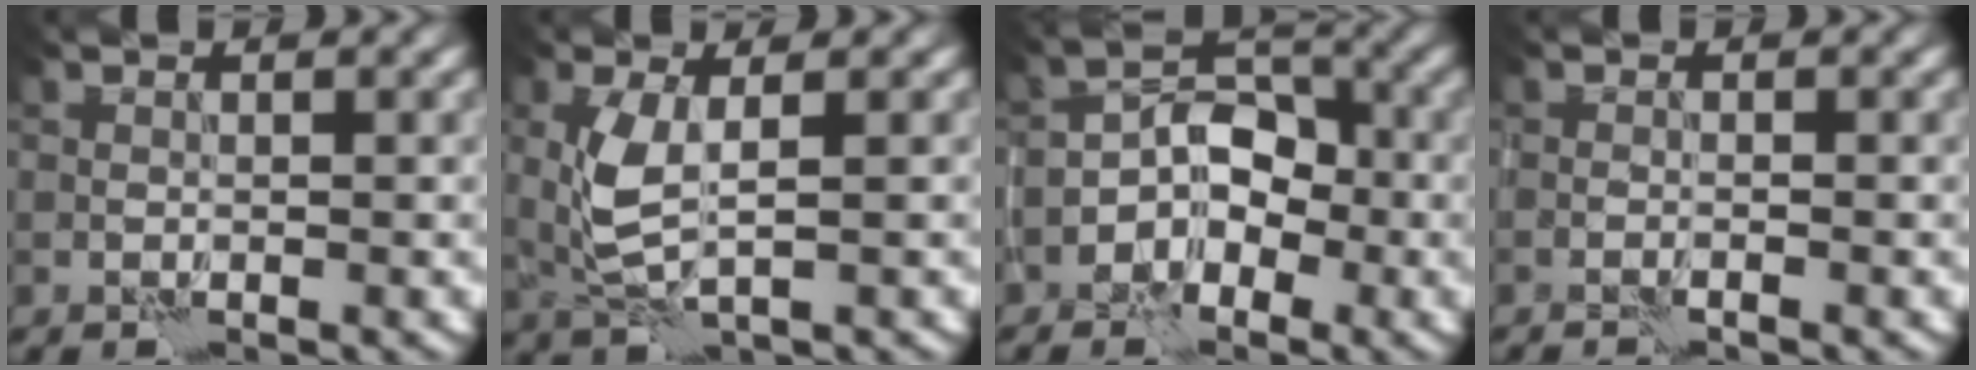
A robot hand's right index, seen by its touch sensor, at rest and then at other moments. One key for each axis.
{"total": 2.9, "fx": 1.1, "fy": 0.4, "fz": 2.7, "tx": -0.071, "ty": -0.006, "tz": 0.026}
{"total": 3.6, "fx": -1.6, "fy": 2.4, "fz": 2.1, "tx": -0.006, "ty": 0.013, "tz": -0.039}
{"total": 0.8, "fx": -0.6, "fy": -0.5, "fz": 0.3, "tx": -0.011, "ty": 0.002, "tz": -0.013}